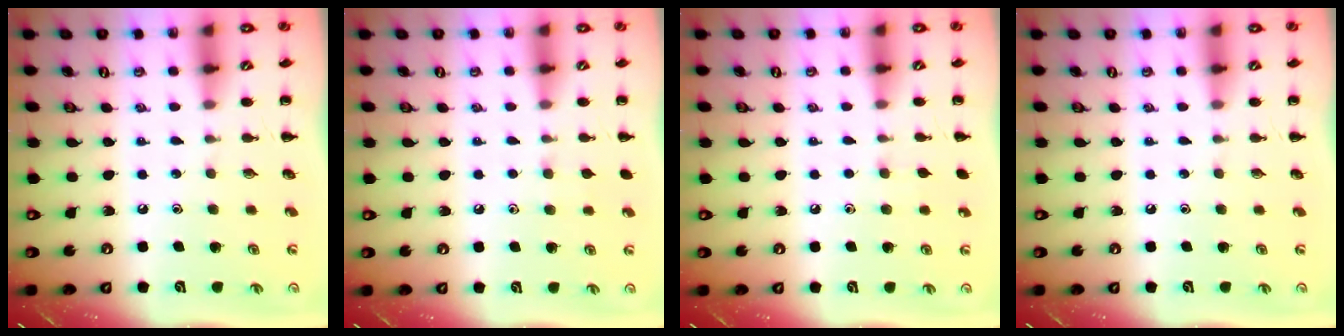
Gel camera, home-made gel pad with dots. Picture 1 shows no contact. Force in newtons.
{"total": 4.9, "press": 4.5, "slide": 1.9}
{"total": 3.7, "press": 3.3, "slide": 1.7}
{"total": 0.0}